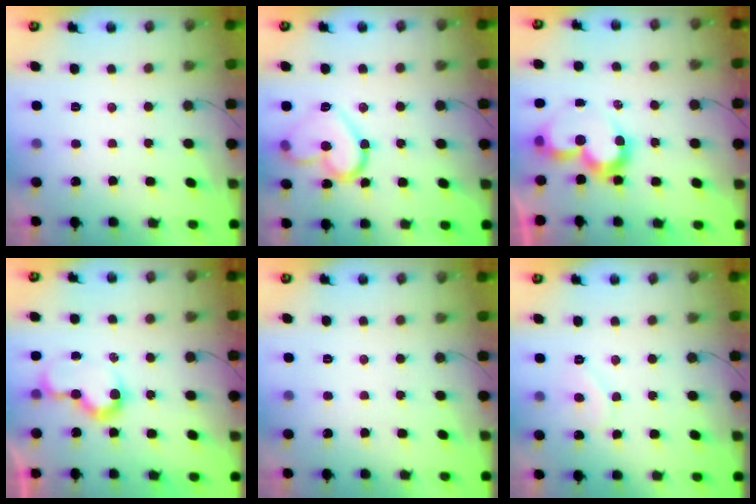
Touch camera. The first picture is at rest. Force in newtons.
{"total": 14.6, "press": 14.6, "slide": 0.6}
{"total": 8.9, "press": 8.9, "slide": 0.7}
{"total": 8.0, "press": 8.0, "slide": 0.2}
{"total": 0.0}
{"total": 5.6, "press": 5.6, "slide": 0.4}